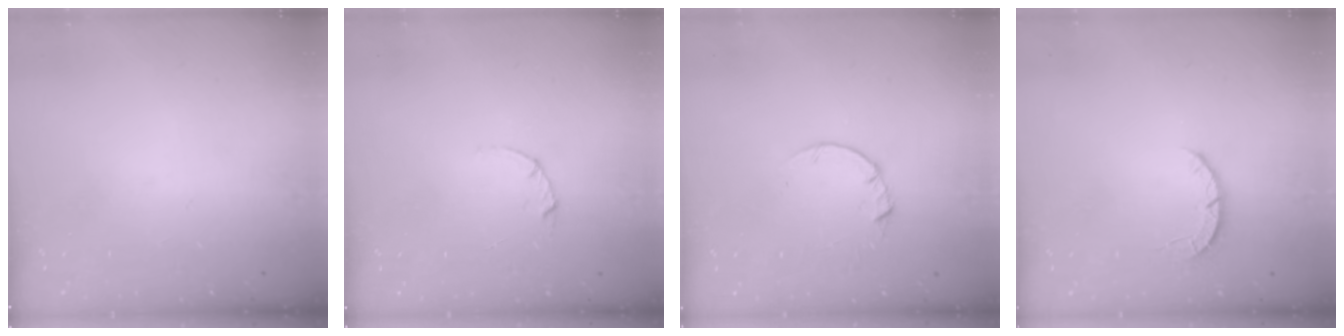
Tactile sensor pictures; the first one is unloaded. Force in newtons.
{"total": 2.1, "press": 2.1, "slide": 0.1}
{"total": 3.5, "press": 3.5, "slide": 0.4}
{"total": 2.7, "press": 2.6, "slide": 0.4}